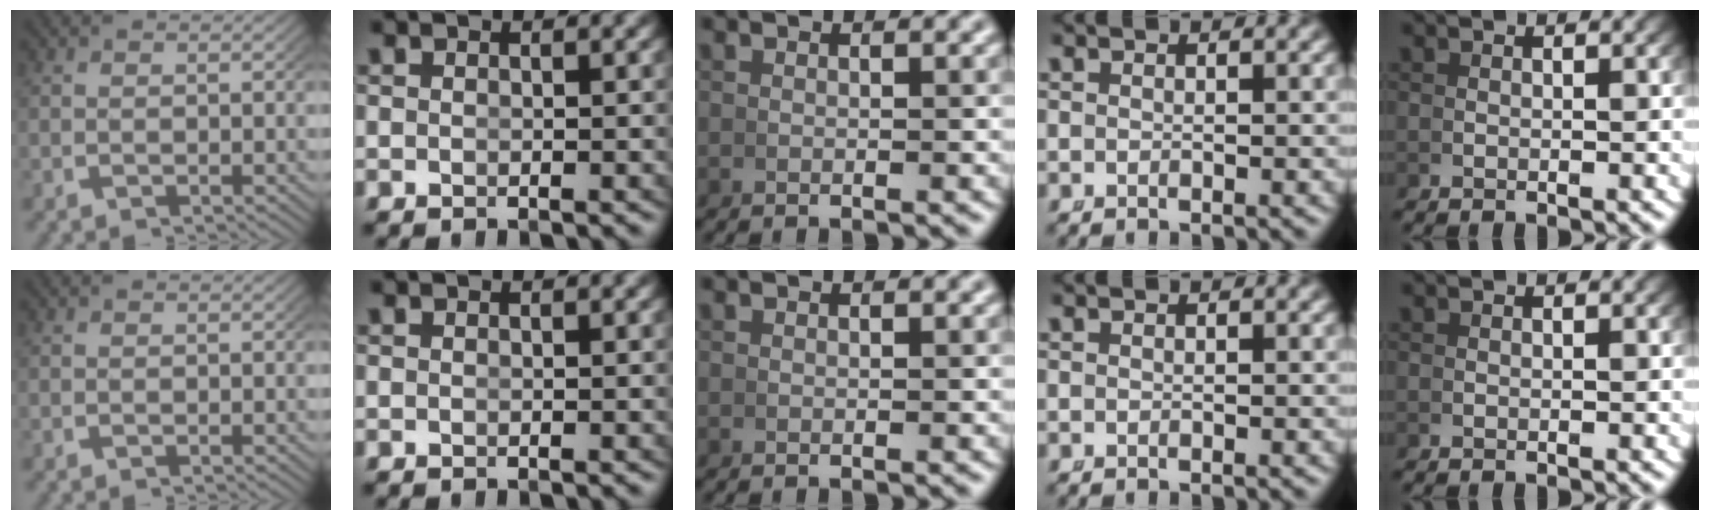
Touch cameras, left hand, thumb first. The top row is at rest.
{}